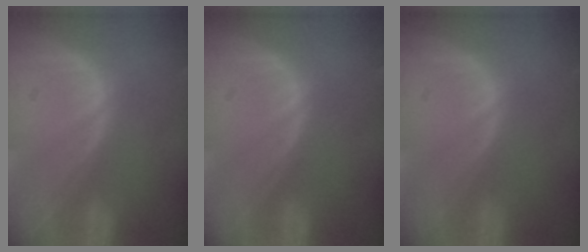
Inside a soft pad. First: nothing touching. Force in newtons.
{"total": 0.0}
{"total": 0.0}